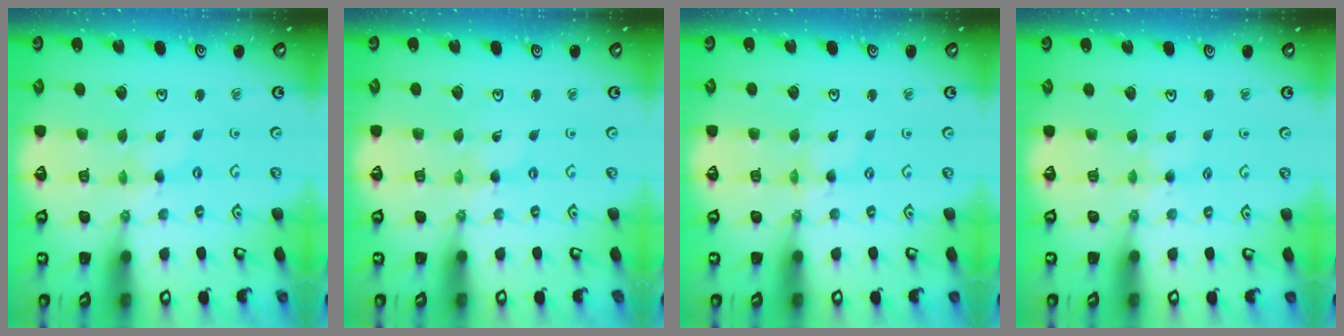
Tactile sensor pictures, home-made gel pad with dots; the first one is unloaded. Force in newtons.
{"total": 0.0}
{"total": 0.0}
{"total": 3.4, "press": 3.3, "slide": 0.6}